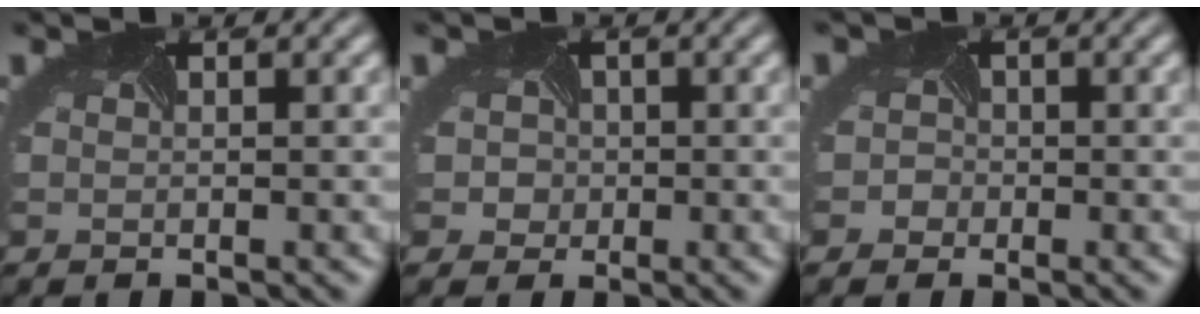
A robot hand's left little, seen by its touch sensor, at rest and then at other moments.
{"total": 2.9, "force": [0.1, 2.9, 0.3], "torque": [0.000, 0.016, -0.018]}
{"total": 2.0, "force": [-0.5, 1.9, 0.0], "torque": [0.007, 0.006, -0.024]}